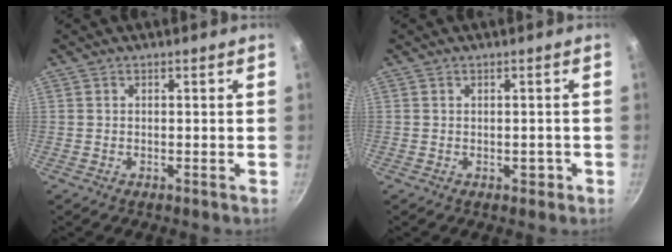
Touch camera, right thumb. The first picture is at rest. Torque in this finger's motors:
{"motor_torque": [2.63, 2.38, 1.06, -0.86, 0.40]}